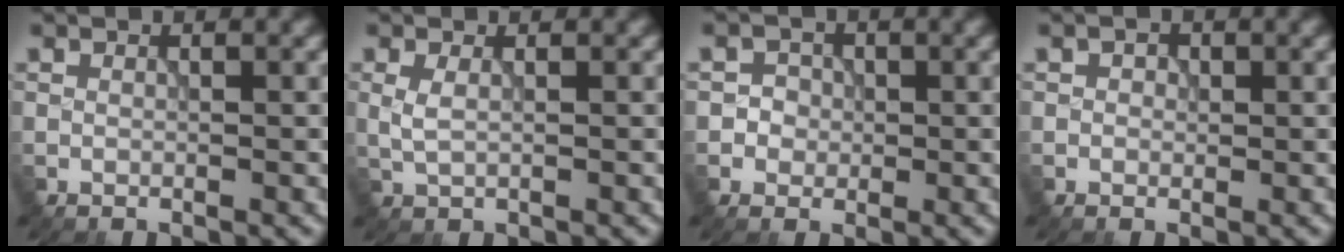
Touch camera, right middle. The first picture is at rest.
{"total": 1.3, "force": [0.3, 0.5, 1.1], "torque": [-0.031, -0.001, 0.008]}
{"total": 1.9, "force": [-0.3, 1.9, 0.4], "torque": [0.012, 0.003, -0.013]}
{"total": 0.9, "force": [0.2, 0.8, 0.5], "torque": [-0.005, -0.003, -0.001]}